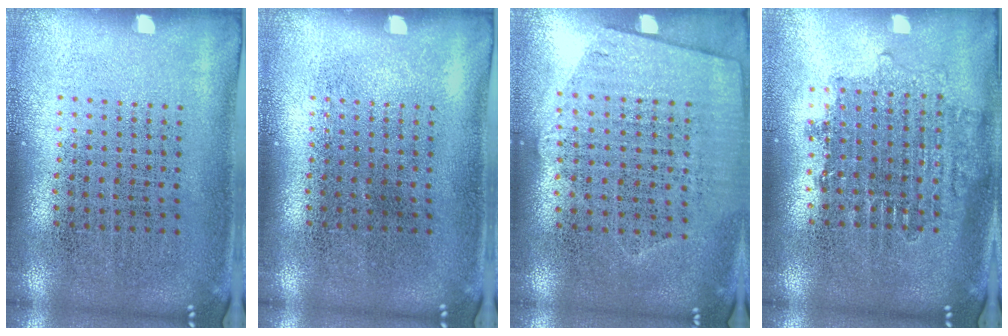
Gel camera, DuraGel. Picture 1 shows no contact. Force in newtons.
{"total": 0.0}
{"total": 1.2, "press": 1.1, "slide": 0.6}
{"total": 1.6, "press": 1.3, "slide": 0.9}